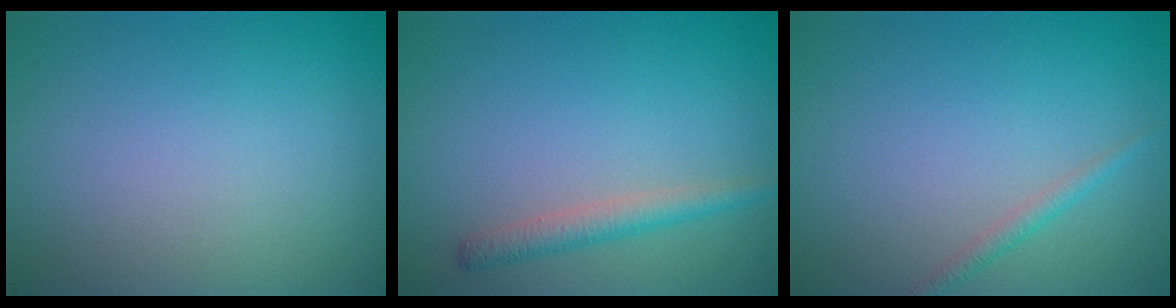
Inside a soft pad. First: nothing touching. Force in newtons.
{"total": 2.1, "press": 2.1, "slide": 0.1}
{"total": 1.1, "press": 1.1, "slide": 0.1}